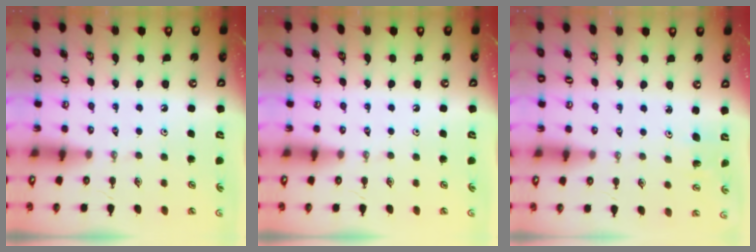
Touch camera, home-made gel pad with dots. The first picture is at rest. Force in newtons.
{"total": 0.0}
{"total": 2.5, "press": 2.5, "slide": 0.2}